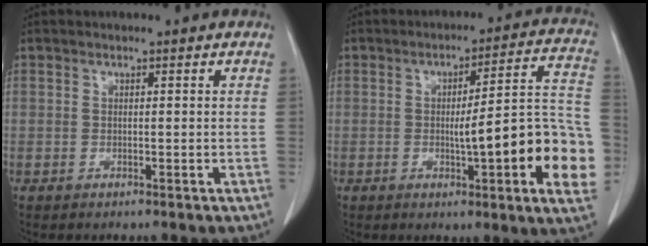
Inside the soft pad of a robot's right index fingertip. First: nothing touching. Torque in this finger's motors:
{"motor_torque": [1.34, -0.45, 0.73, 0.13]}